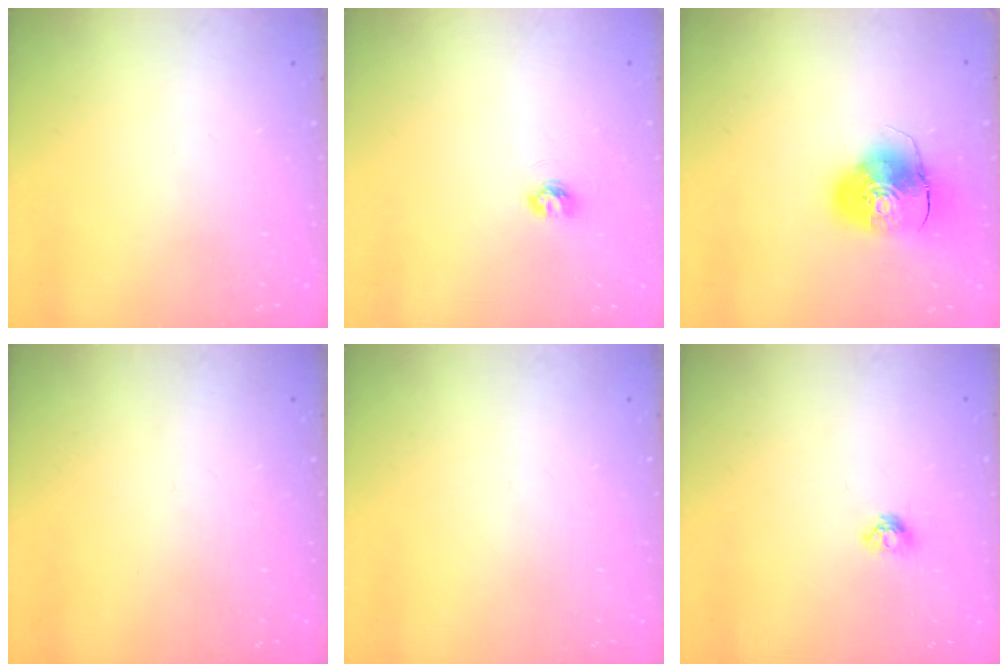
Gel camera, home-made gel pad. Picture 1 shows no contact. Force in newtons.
{"total": 3.7, "press": 3.7, "slide": 0.3}
{"total": 10.1, "press": 10.0, "slide": 1.6}
{"total": 0.0}
{"total": 0.0}
{"total": 5.6, "press": 5.5, "slide": 0.7}